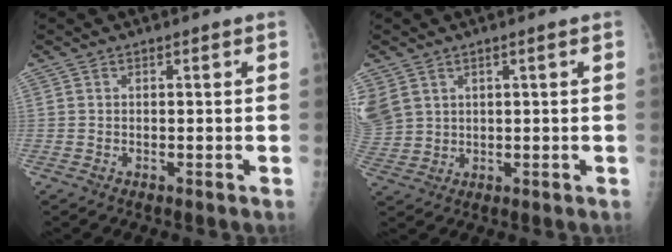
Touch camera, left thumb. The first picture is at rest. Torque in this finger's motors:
{"motor_torque": [0.62, 0.56, 1.44, -1.32, 0.55]}